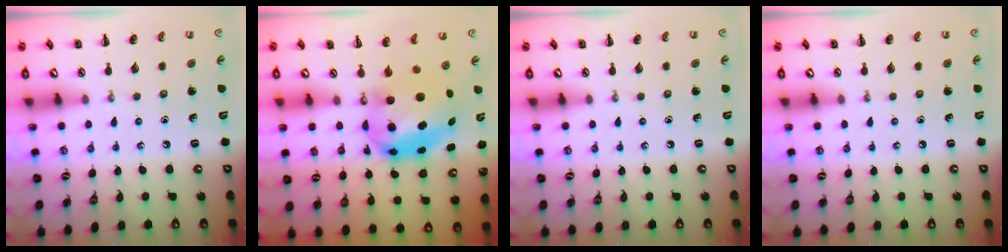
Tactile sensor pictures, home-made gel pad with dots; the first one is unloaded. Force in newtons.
{"total": 9.2, "press": 8.8, "slide": 2.5}
{"total": 0.0}
{"total": 0.0}